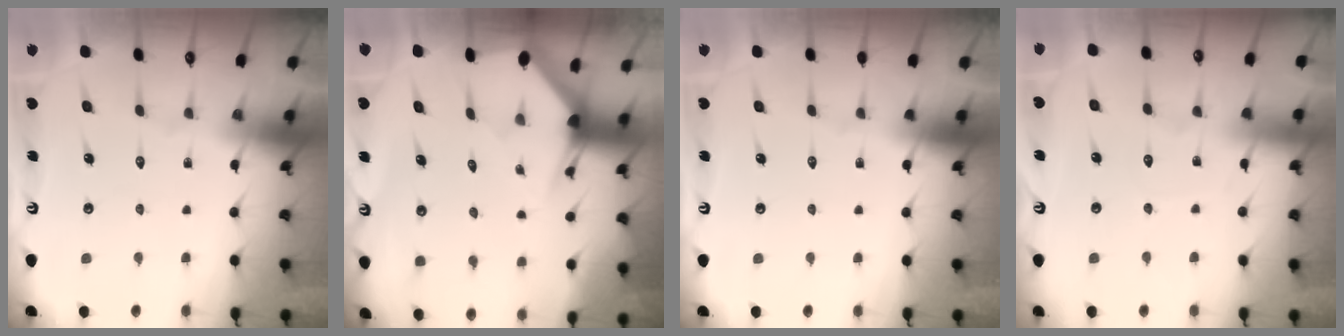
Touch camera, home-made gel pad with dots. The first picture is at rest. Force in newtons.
{"total": 2.7, "press": 2.7, "slide": 0.1}
{"total": 0.0}
{"total": 2.9, "press": 2.8, "slide": 0.4}